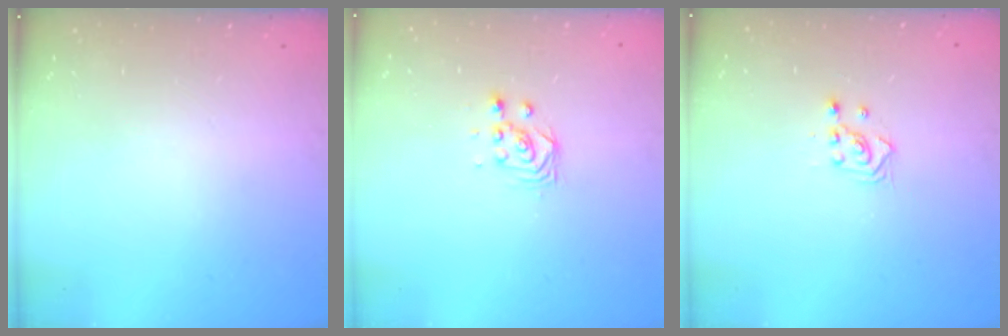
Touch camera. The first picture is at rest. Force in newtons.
{"total": 2.9, "press": 2.9, "slide": 0.4}
{"total": 2.3, "press": 2.3, "slide": 0.3}